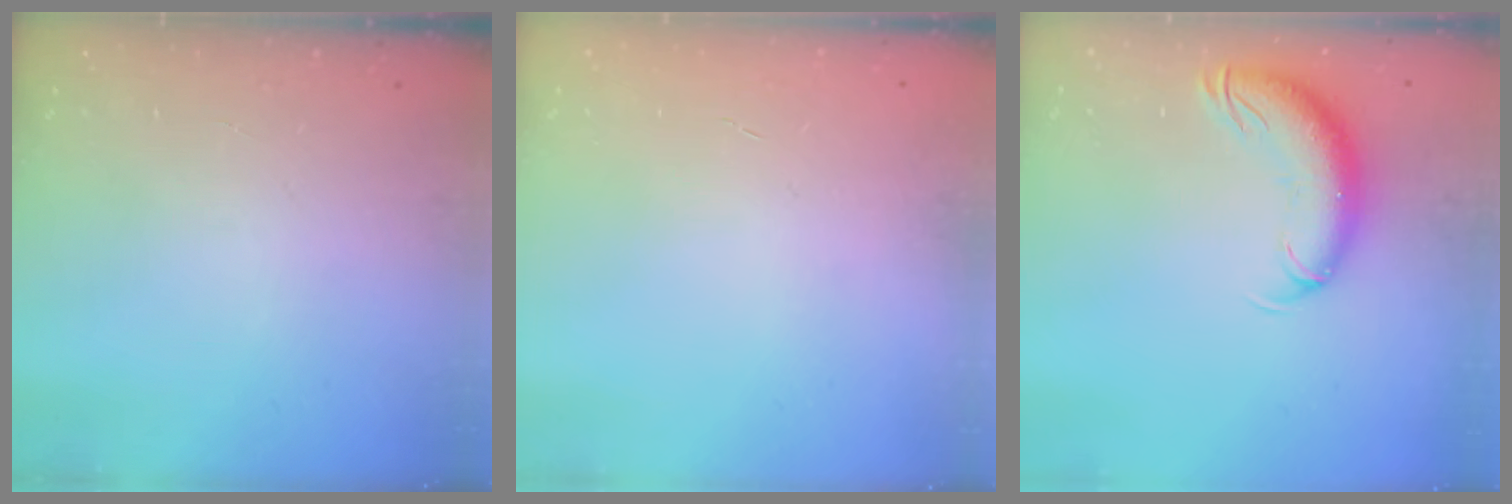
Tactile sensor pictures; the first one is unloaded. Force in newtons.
{"total": 0.0}
{"total": 12.1, "press": 11.8, "slide": 2.7}